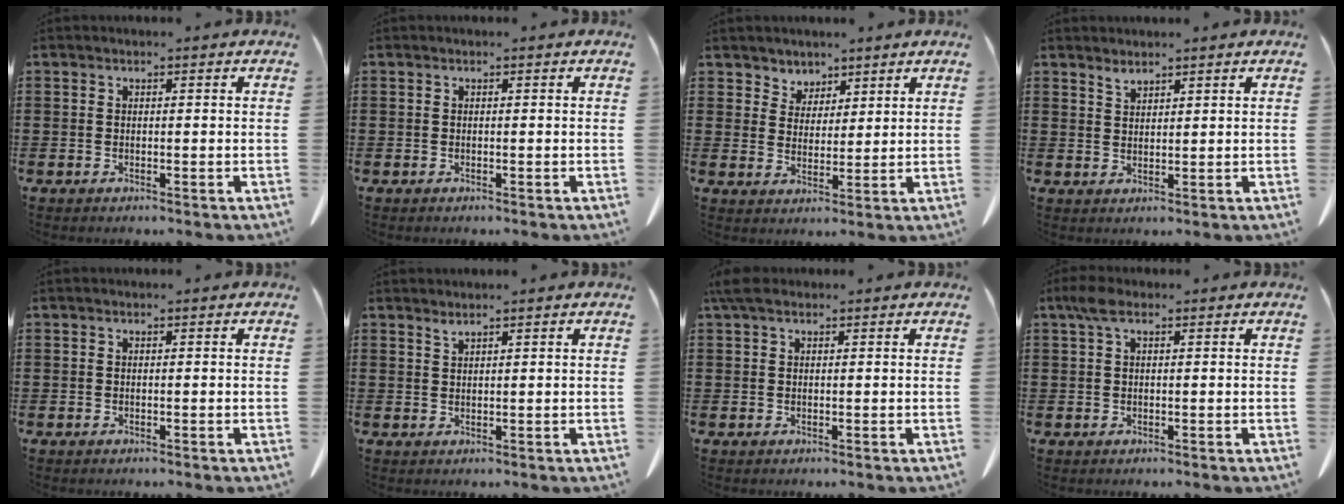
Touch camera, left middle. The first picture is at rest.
{"total": 0.0}
{"total": 3.9, "force": [3.2, 2.3, -0.4], "torque": [-0.013, -0.004, 0.060]}
{"total": 1.7, "force": [1.7, 0.3, 0.4], "torque": [-0.012, -0.002, 0.033]}
{"total": 0.0}
{"total": 1.3, "force": [1.2, -0.1, 0.4], "torque": [-0.012, -0.004, 0.024]}
{"total": 2.5, "force": [1.4, 1.4, 1.6], "torque": [-0.037, 0.006, 0.026]}
{"total": 2.9, "force": [1.2, 1.4, 2.2], "torque": [-0.050, 0.007, 0.021]}